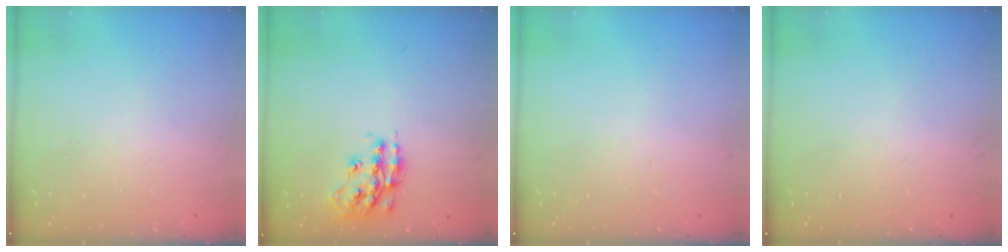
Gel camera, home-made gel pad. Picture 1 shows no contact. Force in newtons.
{"total": 14.2, "press": 14.2, "slide": 0.9}
{"total": 0.0}
{"total": 0.0}